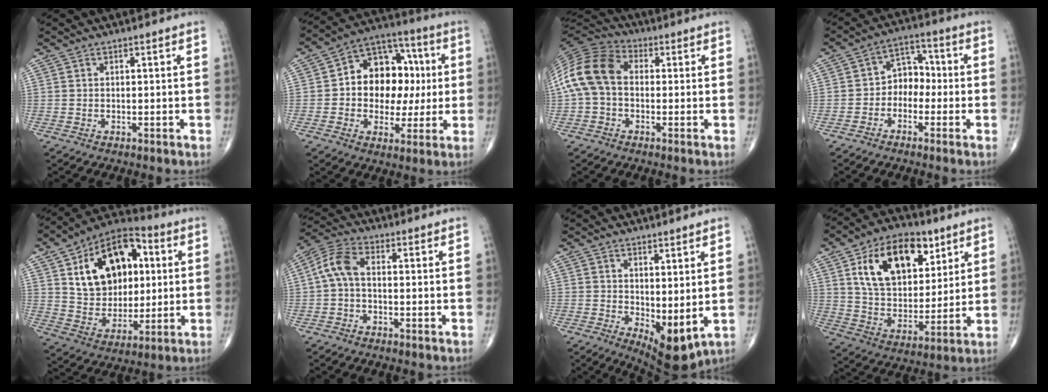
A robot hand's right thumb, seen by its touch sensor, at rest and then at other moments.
{"total": 16.5, "force": [1.0, 11.9, 11.3], "torque": [-0.114, 0.031, 0.011]}
{"total": 12.7, "force": [0.1, 9.0, 9.0], "torque": [-0.181, 0.034, -0.010]}
{"total": 6.3, "force": [-1.6, 4.9, 3.7], "torque": [-0.024, 0.036, -0.046]}
{"total": 20.7, "force": [5.4, 13.8, 14.4], "torque": [-0.188, 0.004, 0.091]}
{"total": 6.2, "force": [-0.3, 3.3, 5.3], "torque": [-0.117, 0.023, -0.017]}
{"total": 7.5, "force": [0.2, 3.2, 6.8], "torque": [-0.087, -0.020, 0.018]}
{"total": 19.4, "force": [8.2, 11.8, 13.1], "torque": [-0.174, -0.027, 0.146]}